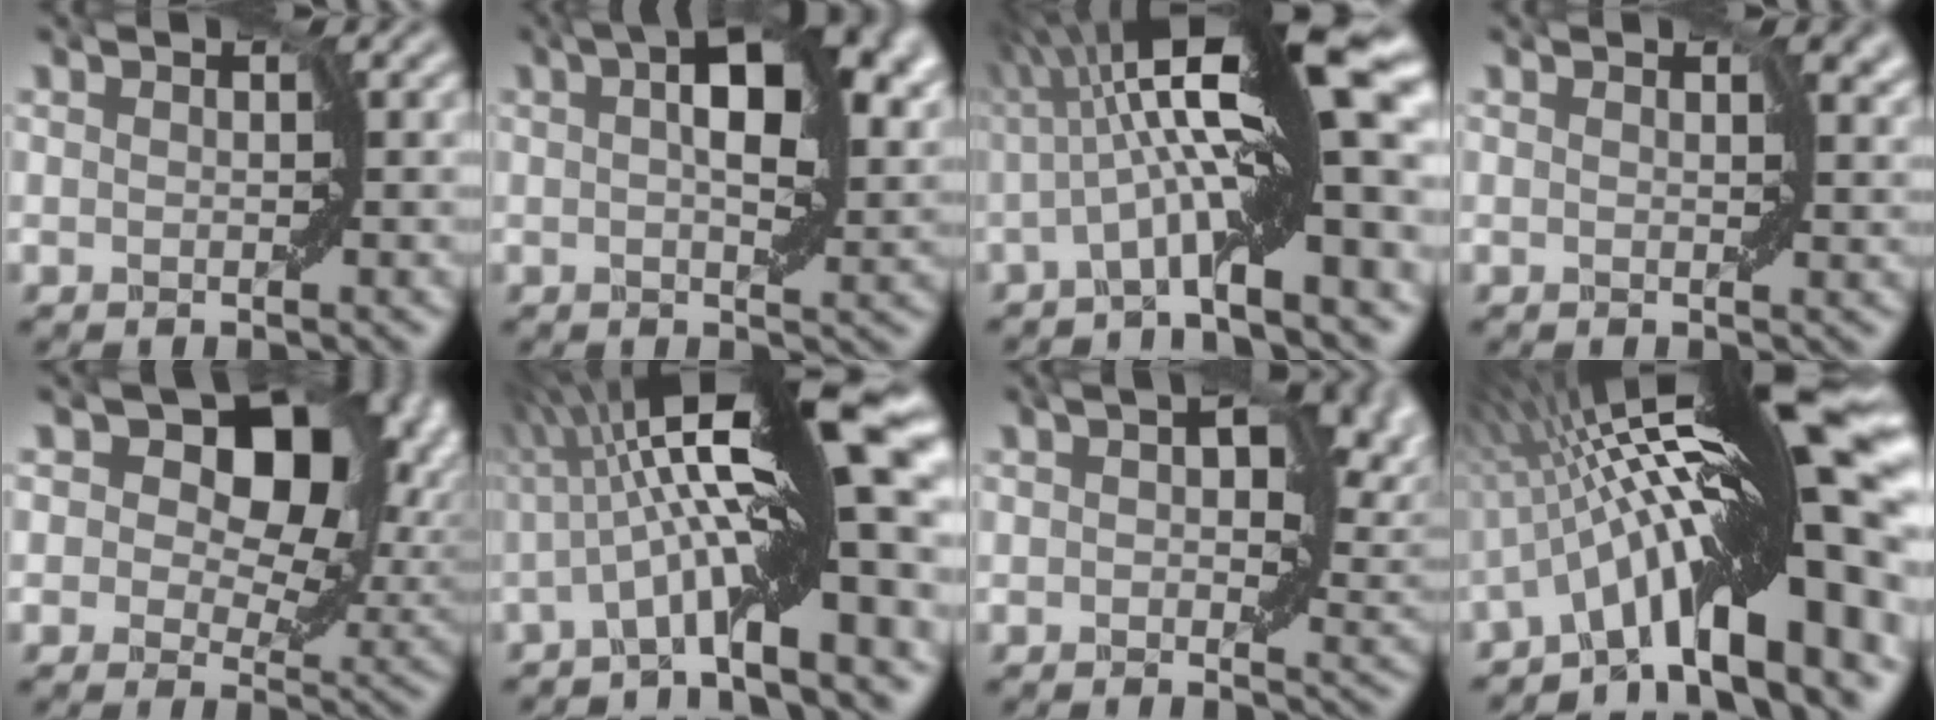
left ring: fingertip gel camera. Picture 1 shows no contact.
{"total": 8.9, "force": [2.8, 4.0, 7.4], "torque": [-0.108, 0.010, 0.035]}
{"total": 15.0, "force": [0.5, 2.9, 14.7], "torque": [-0.239, 0.025, 0.005]}
{"total": 2.2, "force": [0.8, 1.2, 1.7], "torque": [-0.024, -0.003, 0.012]}
{"total": 11.7, "force": [3.1, 7.5, 8.4], "torque": [-0.091, 0.013, 0.041]}
{"total": 16.7, "force": [0.6, 3.4, 16.3], "torque": [-0.258, 0.030, 0.009]}
{"total": 10.2, "force": [2.3, 5.5, 8.3], "torque": [-0.123, -0.002, 0.039]}
{"total": 17.5, "force": [-0.6, 2.7, 17.3], "torque": [-0.244, 0.012, -0.028]}